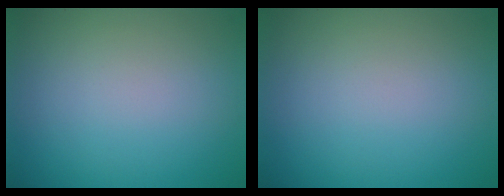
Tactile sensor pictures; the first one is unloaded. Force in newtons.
{"total": 0.0}